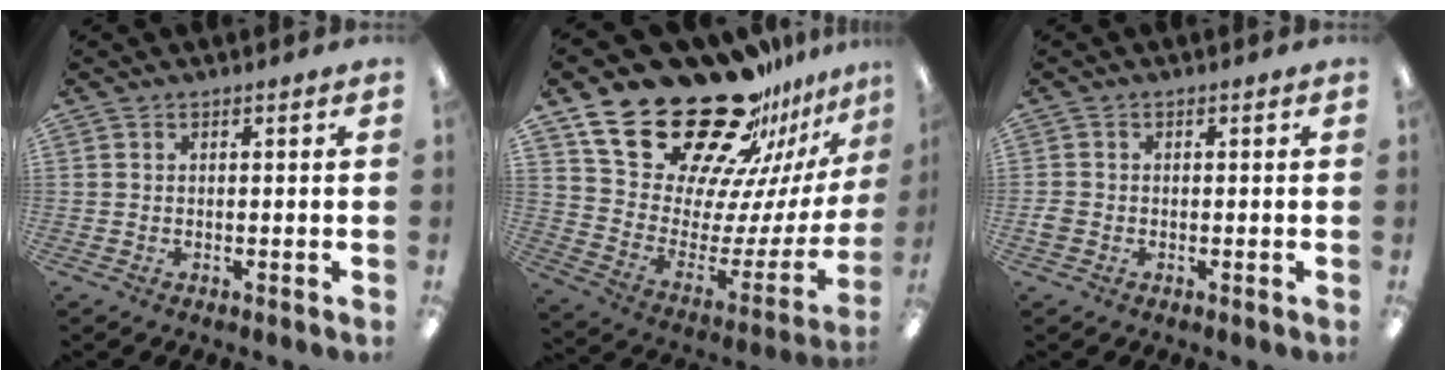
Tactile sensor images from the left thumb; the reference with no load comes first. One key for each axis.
{"total": 30.5, "fx": 22.4, "fy": 14.0, "fz": 15.1, "tx": -0.233, "ty": -0.159, "tz": 0.422}
{"total": 1.9, "fx": -0.7, "fy": 1.6, "fz": 0.7, "tx": -0.009, "ty": 0.002, "tz": -0.012}